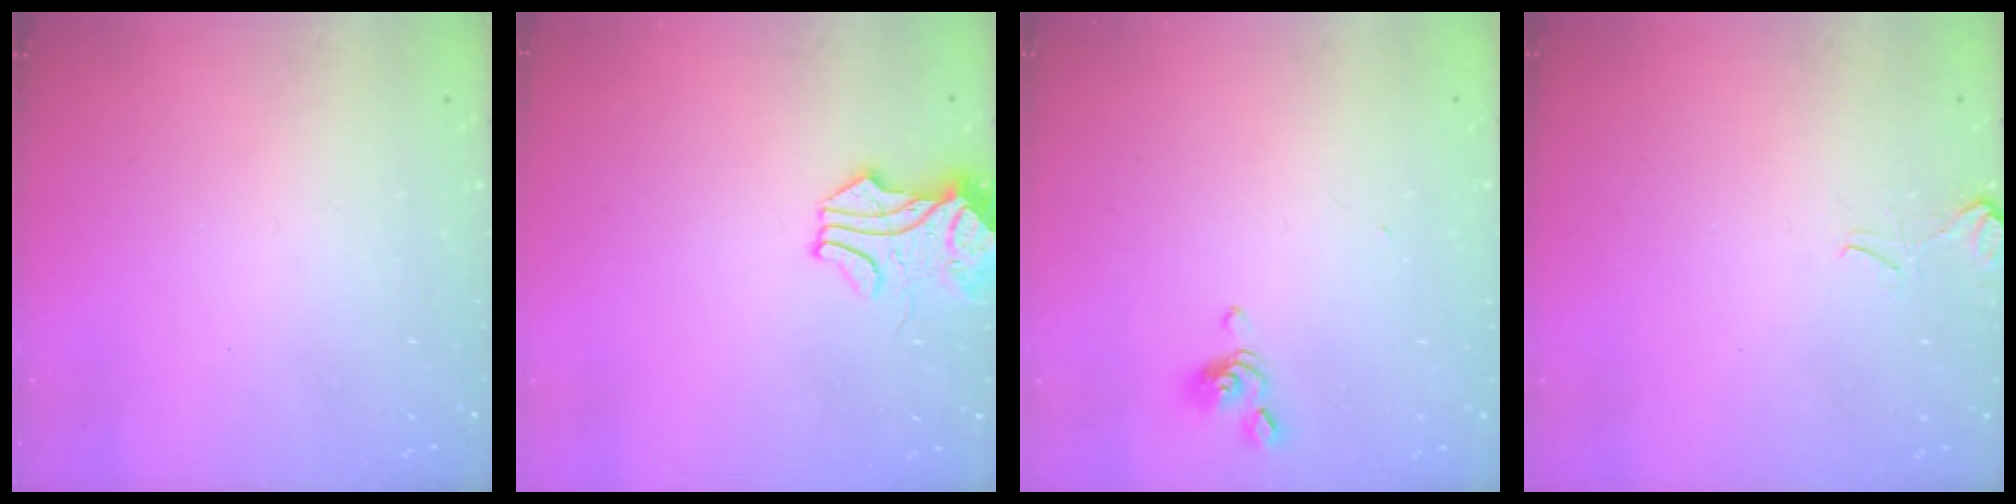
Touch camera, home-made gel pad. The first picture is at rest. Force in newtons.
{"total": 1.7, "press": 1.5, "slide": 0.8}
{"total": 0.7, "press": 0.6, "slide": 0.5}
{"total": 2.6, "press": 2.5, "slide": 0.8}